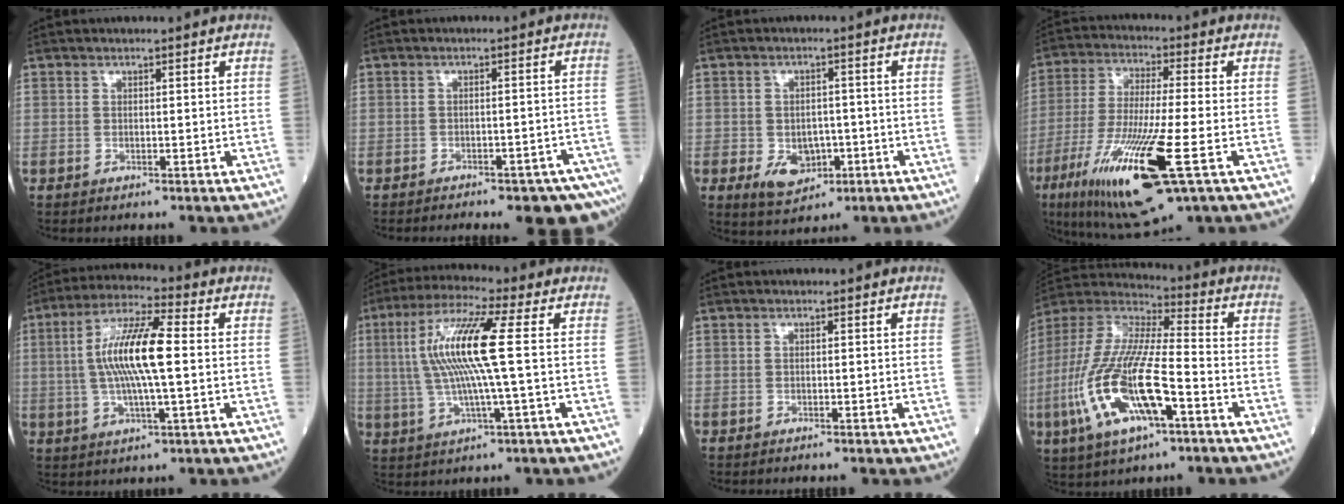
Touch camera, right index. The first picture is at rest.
{"total": 11.5, "force": [-8.9, 3.0, 6.6], "torque": [-0.054, 0.010, -0.105]}
{"total": 6.1, "force": [-2.0, 4.1, 3.9], "torque": [-0.059, 0.002, -0.021]}
{"total": 18.8, "force": [-7.7, 2.1, 17.0], "torque": [-0.355, -0.045, -0.134]}
{"total": 12.0, "force": [0.4, 1.7, 11.8], "torque": [-0.233, 0.012, 0.005]}
{"total": 12.4, "force": [1.3, 0.0, 12.3], "torque": [-0.257, 0.015, 0.021]}
{"total": 0.0}
{"total": 18.7, "force": [-6.6, 4.7, 16.9], "torque": [-0.371, -0.018, -0.122]}